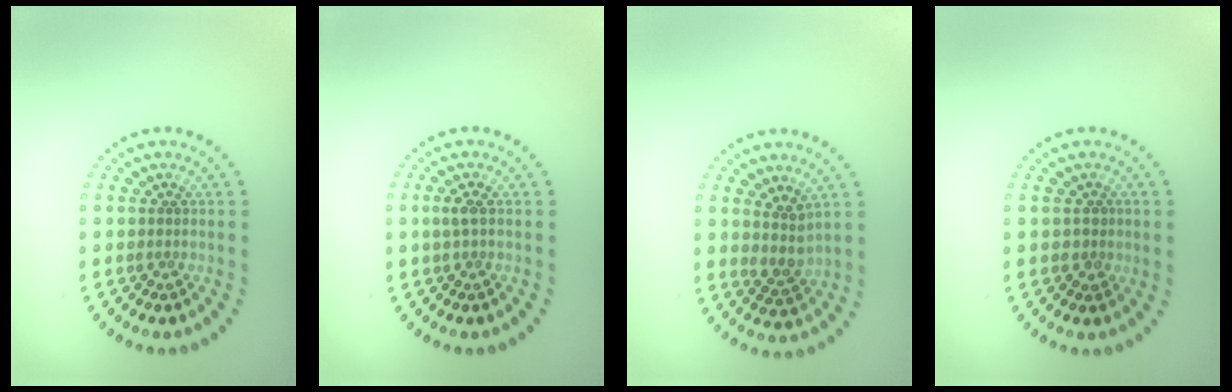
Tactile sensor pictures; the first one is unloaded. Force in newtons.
{"total": 1.1, "press": 1.0, "slide": 0.3}
{"total": 2.3, "press": 1.8, "slide": 1.3}
{"total": 0.9, "press": 0.8, "slide": 0.4}